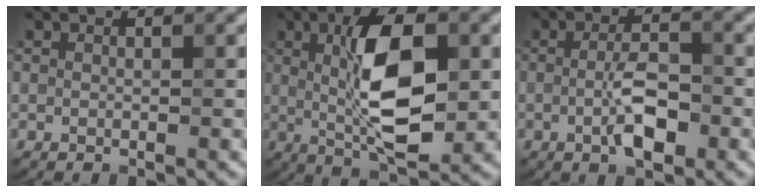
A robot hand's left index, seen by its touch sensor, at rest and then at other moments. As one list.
[{"total": 8.4, "force": [0.7, 3.1, 7.8], "torque": [-0.134, 0.001, 0.010]}, {"total": 4.0, "force": [-1.1, 1.4, 3.5], "torque": [-0.066, 0.000, -0.022]}]